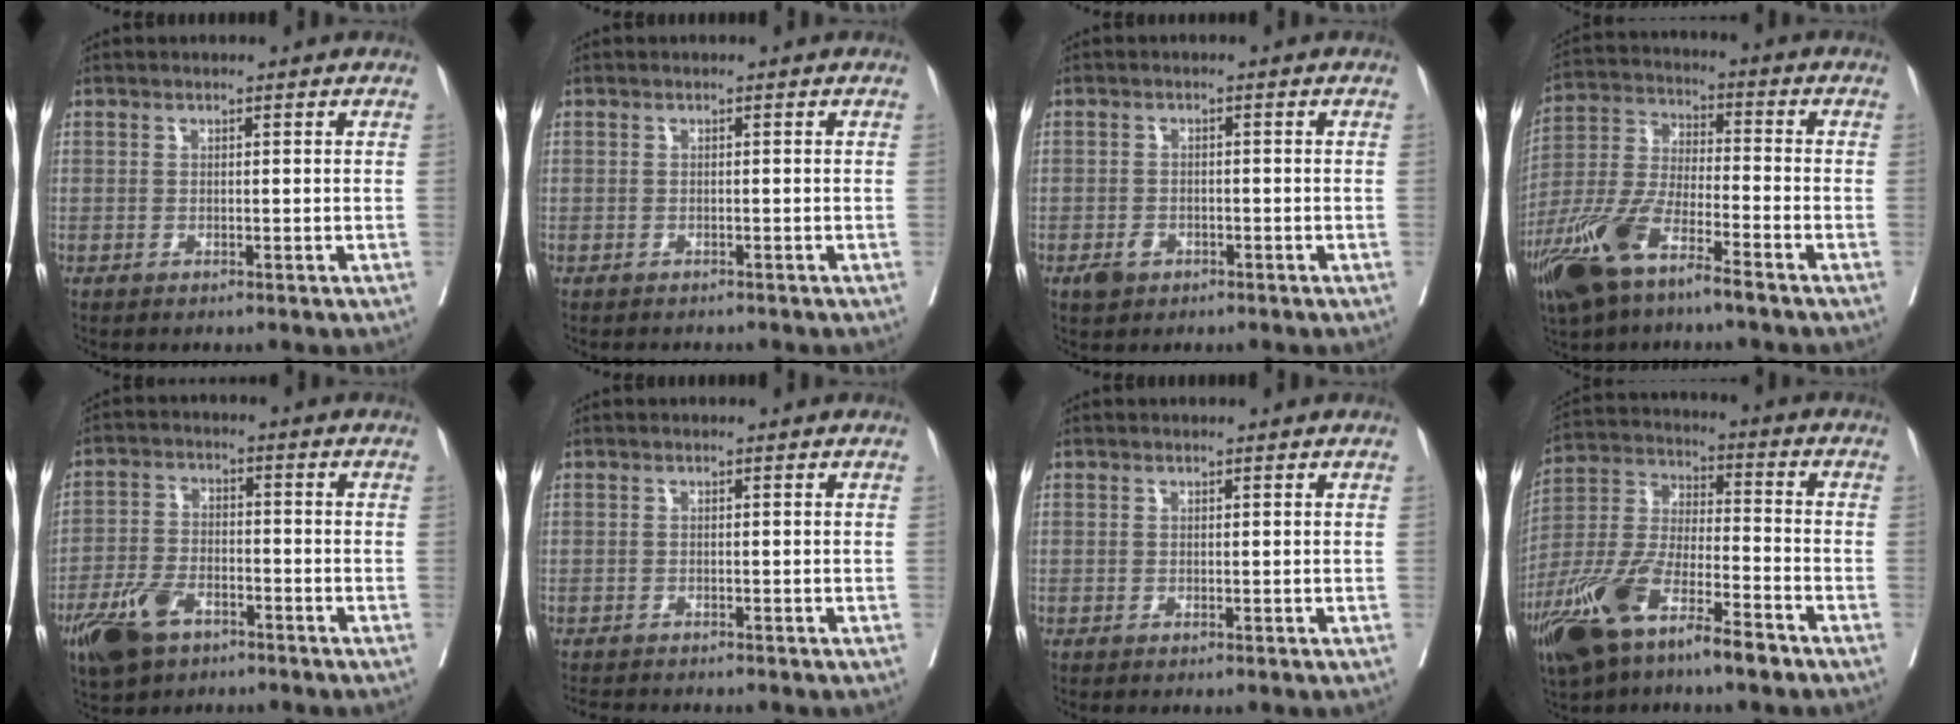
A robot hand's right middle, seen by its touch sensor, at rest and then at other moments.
{"total": 1.9, "force": [-1.7, 0.7, 0.3], "torque": [-0.008, -0.004, -0.024]}
{"total": 2.4, "force": [-1.4, 1.6, 1.2], "torque": [-0.020, 0.002, -0.016]}
{"total": 13.5, "force": [-8.3, 3.4, 10.0], "torque": [-0.220, -0.018, -0.161]}
{"total": 9.1, "force": [-5.5, 4.5, 5.6], "torque": [-0.124, -0.007, -0.099]}
{"total": 3.9, "force": [-3.6, 0.7, 1.3], "torque": [-0.018, -0.008, -0.055]}
{"total": 0.0}
{"total": 16.1, "force": [-9.9, 4.4, 11.9], "torque": [-0.259, -0.023, -0.188]}